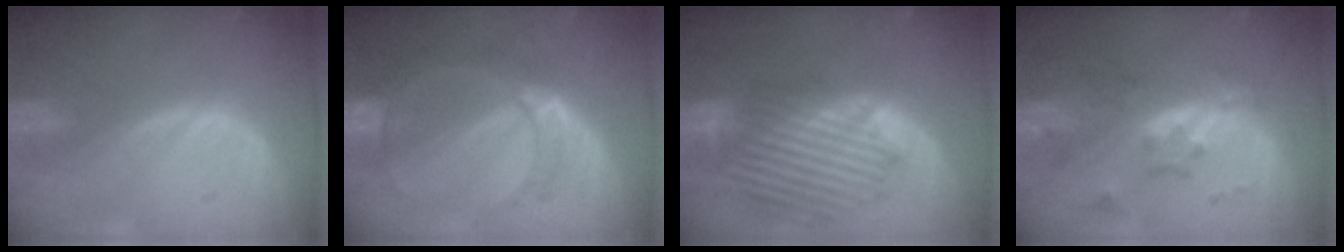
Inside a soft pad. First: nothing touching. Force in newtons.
{"total": 7.2, "press": 6.5, "slide": 3.1}
{"total": 9.3, "press": 9.3, "slide": 0.2}
{"total": 7.1, "press": 6.5, "slide": 2.9}